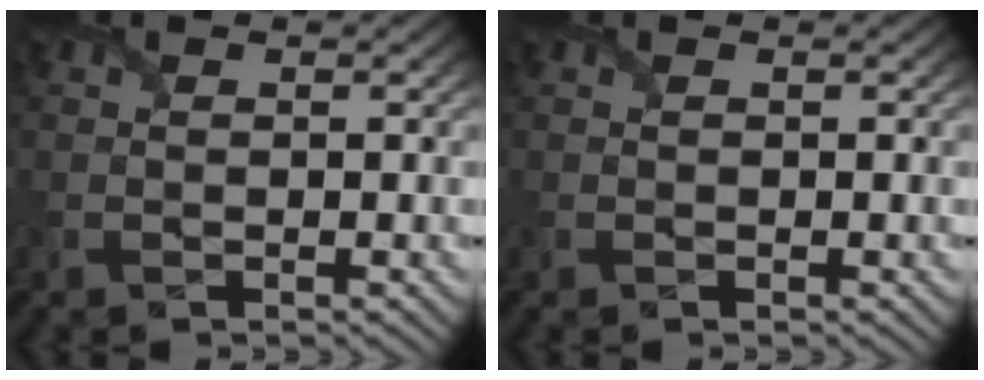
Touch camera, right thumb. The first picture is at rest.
{"total": 0.0}